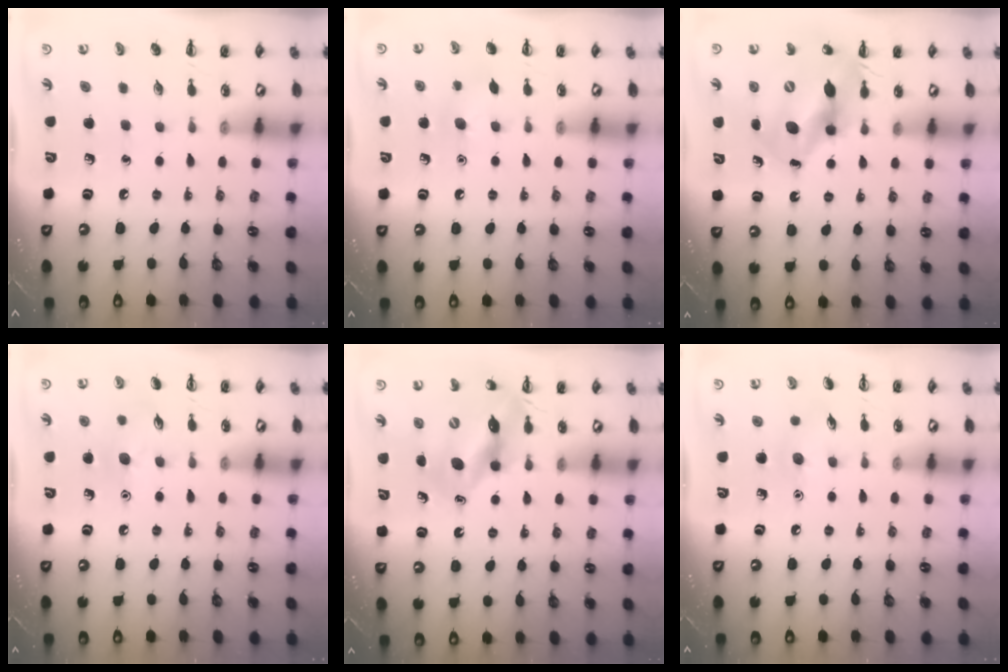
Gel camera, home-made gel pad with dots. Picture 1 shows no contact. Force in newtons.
{"total": 7.0, "press": 6.7, "slide": 1.9}
{"total": 11.9, "press": 11.6, "slide": 2.7}
{"total": 7.2, "press": 7.0, "slide": 1.7}
{"total": 12.5, "press": 11.9, "slide": 4.0}
{"total": 6.0, "press": 5.7, "slide": 1.8}